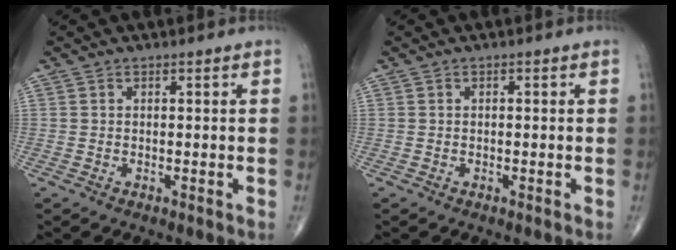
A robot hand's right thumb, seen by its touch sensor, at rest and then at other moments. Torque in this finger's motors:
{"motor_torque": [-0.23, -0.05, -0.28, -0.19, -0.01]}